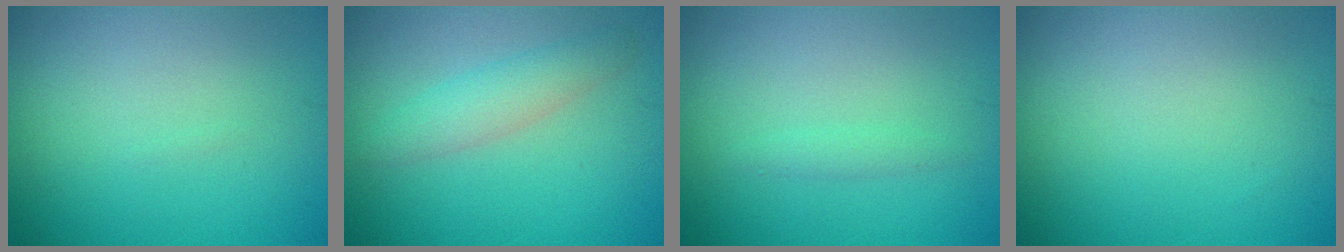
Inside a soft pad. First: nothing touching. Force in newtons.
{"total": 2.8, "press": 2.8, "slide": 0.0}
{"total": 0.8, "press": 0.8, "slide": 0.1}
{"total": 0.0}